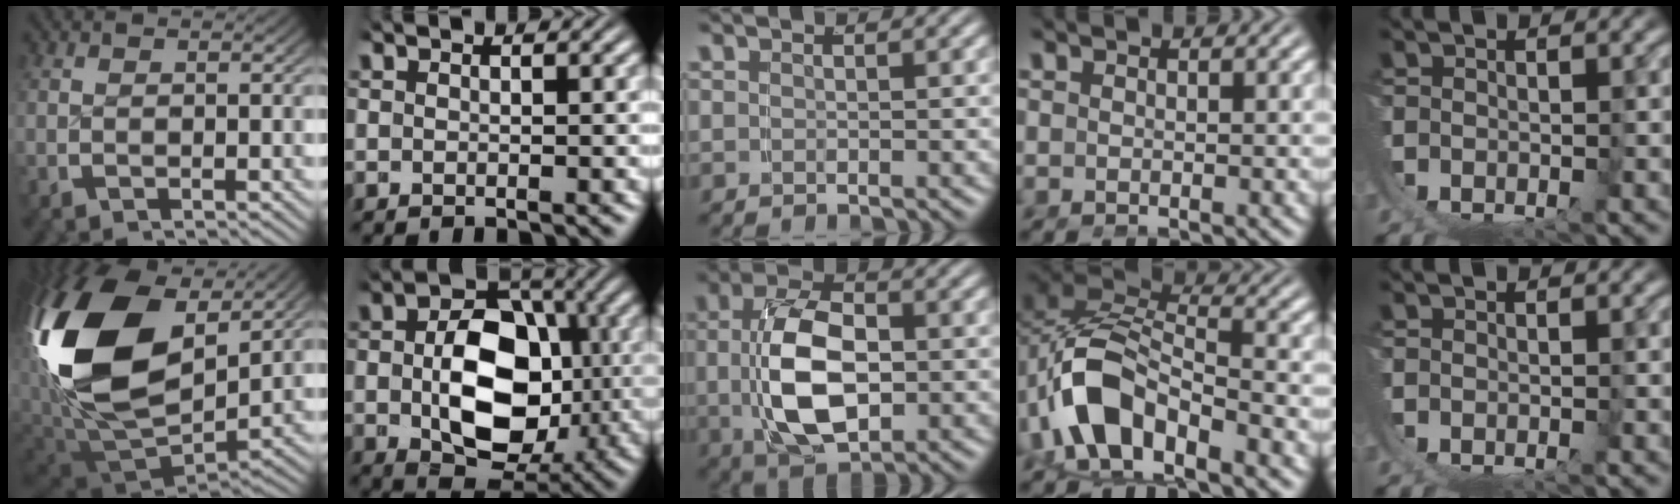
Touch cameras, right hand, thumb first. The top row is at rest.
{"thumb": {"total": 19.3, "force": [2.1, 11.0, 15.7], "torque": [-0.362, -0.053, 0.071]}, "index": {"total": 11.7, "force": [-1.2, 8.0, 8.4], "torque": [-0.160, -0.038, -0.005]}, "middle": {"total": 8.7, "force": [-0.3, 4.8, 7.3], "torque": [-0.150, -0.008, 0.004]}, "ring": {"total": 9.2, "force": [-2.3, 6.6, 5.9], "torque": [-0.150, -0.019, -0.047]}}